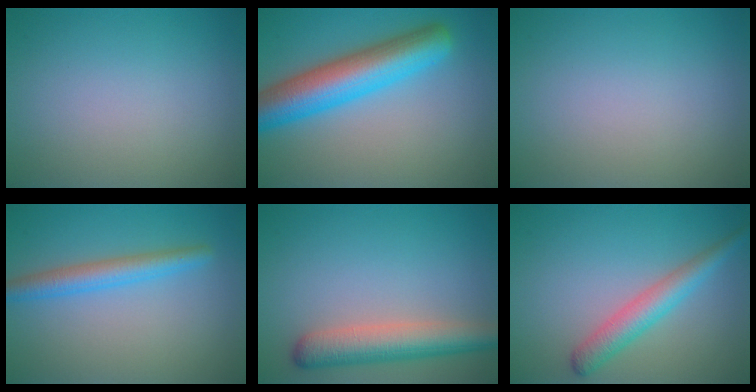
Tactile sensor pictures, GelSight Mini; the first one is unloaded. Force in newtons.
{"total": 8.1, "press": 8.1, "slide": 0.3}
{"total": 0.0}
{"total": 3.2, "press": 3.2, "slide": 0.1}
{"total": 5.1, "press": 5.1, "slide": 0.3}
{"total": 3.5, "press": 3.5, "slide": 0.1}